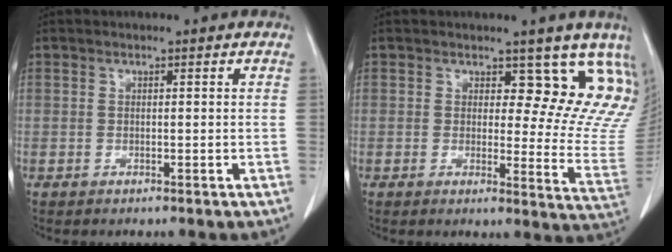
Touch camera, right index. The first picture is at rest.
{"total": 10.9, "force": [8.1, 4.4, 5.9], "torque": [-0.043, -0.034, 0.071]}